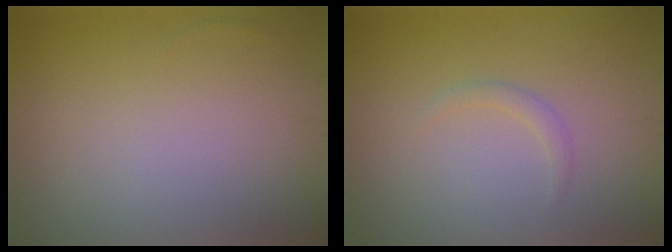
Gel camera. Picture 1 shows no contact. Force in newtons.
{"total": 0.9, "press": 0.9, "slide": 0.1}